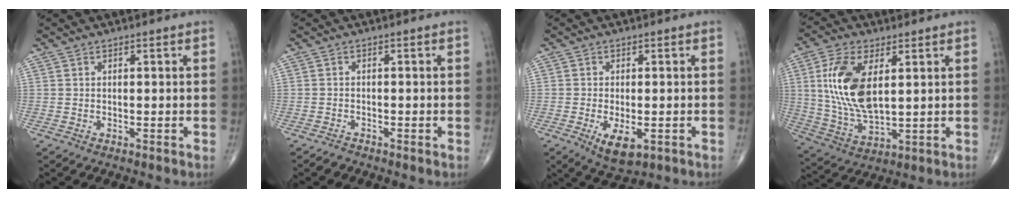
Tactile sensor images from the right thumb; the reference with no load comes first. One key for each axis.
{"total": 1.0, "fx": -0.9, "fy": 0.3, "fz": 0.1, "tx": -0.002, "ty": -0.002, "tz": -0.022}
{"total": 5.9, "fx": -2.1, "fy": 2.7, "fz": 4.9, "tx": -0.082, "ty": -0.011, "tz": -0.026}
{"total": 14.3, "fx": 3.5, "fy": 6.9, "fz": 12.0, "tx": -0.247, "ty": -0.015, "tz": 0.075}